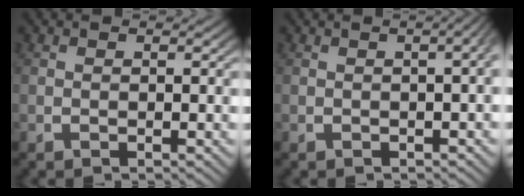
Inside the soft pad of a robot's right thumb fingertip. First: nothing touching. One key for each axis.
{"total": 4.4, "fx": 0.5, "fy": 1.9, "fz": 3.9, "tx": -0.041, "ty": 0.022, "tz": -0.001}